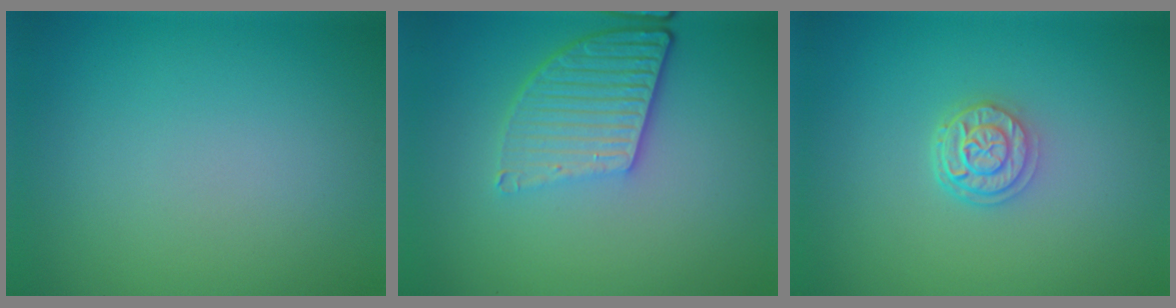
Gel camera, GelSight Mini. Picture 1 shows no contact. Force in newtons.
{"total": 5.2, "press": 3.8, "slide": 3.6}
{"total": 2.7, "press": 2.2, "slide": 1.6}